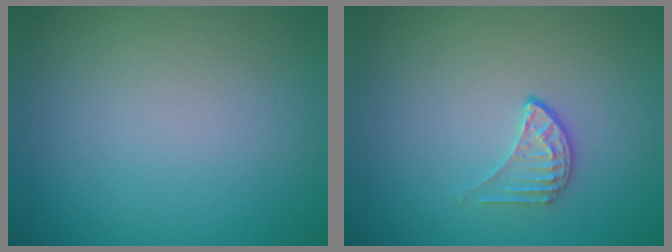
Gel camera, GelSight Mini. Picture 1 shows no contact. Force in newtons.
{"total": 1.6, "press": 1.0, "slide": 1.2}